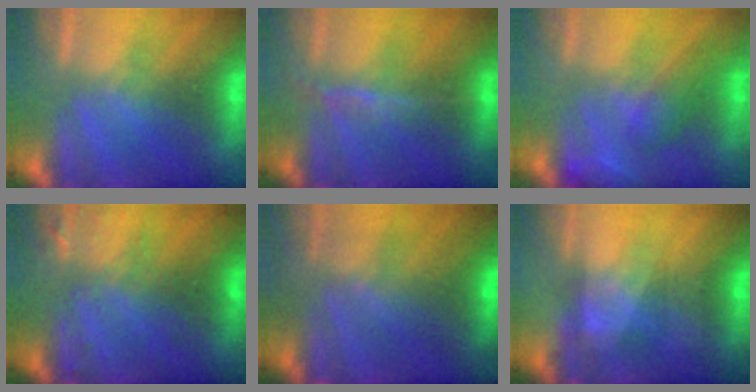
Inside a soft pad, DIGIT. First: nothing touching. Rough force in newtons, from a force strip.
{"total": 2.4}
{"total": 4.8}
{"total": 2.9}
{"total": 7.5}
{"total": 4.9}